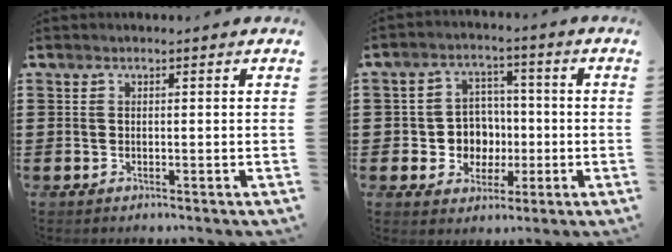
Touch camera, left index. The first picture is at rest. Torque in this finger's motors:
{"motor_torque": [0.73, 0.77, 0.20, 0.04]}